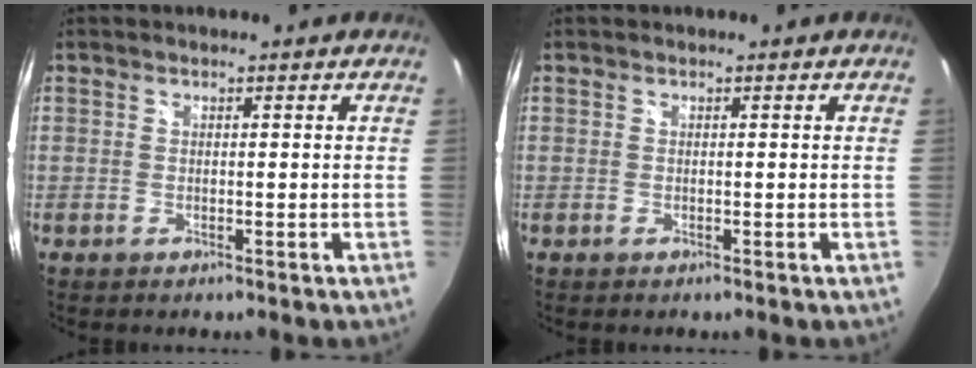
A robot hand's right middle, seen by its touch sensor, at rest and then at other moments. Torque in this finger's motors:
{"motor_torque": [0.04, 0.04, -0.01, 0.00]}